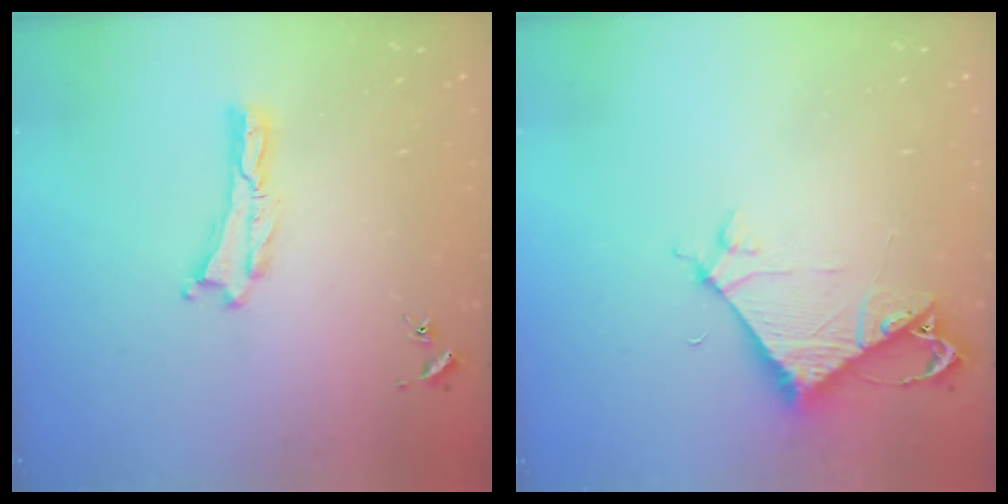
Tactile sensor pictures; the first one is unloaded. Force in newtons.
{"total": 6.1, "press": 6.0, "slide": 0.5}